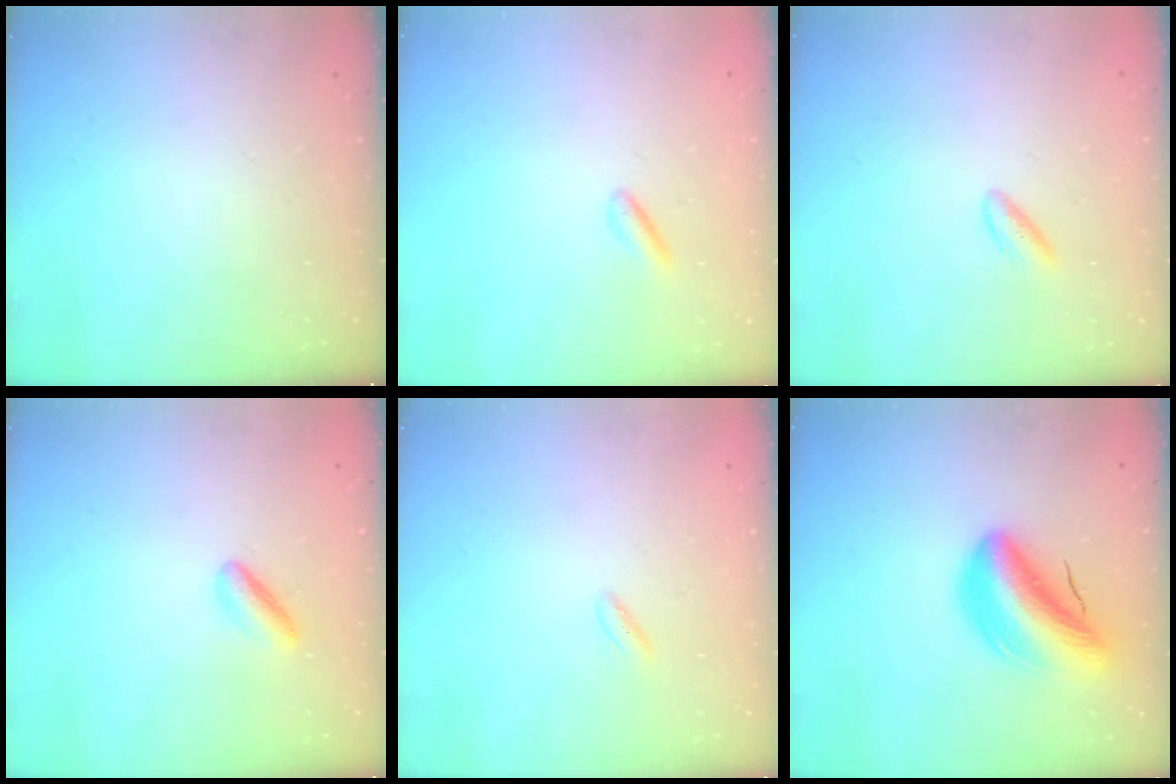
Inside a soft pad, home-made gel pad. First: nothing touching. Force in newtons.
{"total": 1.0, "press": 0.8, "slide": 0.6}
{"total": 2.8, "press": 2.5, "slide": 1.2}
{"total": 3.4, "press": 3.4, "slide": 0.2}
{"total": 1.9, "press": 1.7, "slide": 0.8}
{"total": 12.0, "press": 11.4, "slide": 3.8}